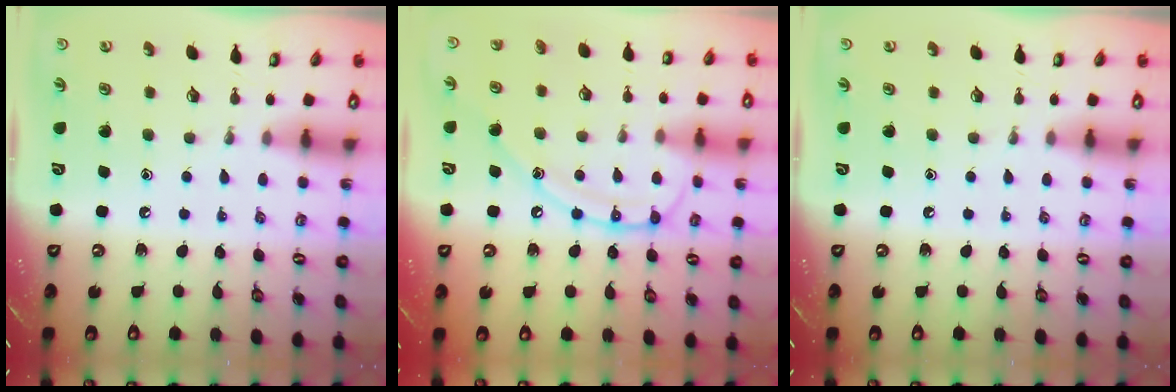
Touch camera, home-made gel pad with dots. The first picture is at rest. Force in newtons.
{"total": 14.2, "press": 14.2, "slide": 1.2}
{"total": 0.0}